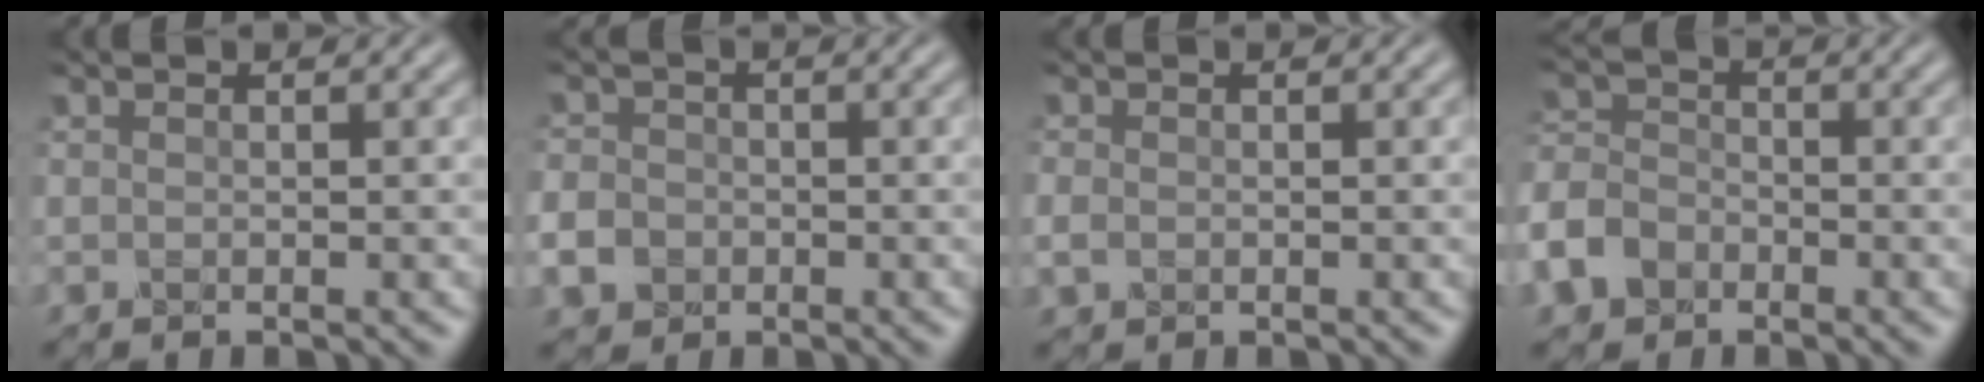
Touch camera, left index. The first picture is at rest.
{"total": 3.4, "force": [-1.2, 2.9, 1.2], "torque": [-0.023, -0.005, -0.031]}
{"total": 1.4, "force": [-0.3, 1.1, 0.7], "torque": [-0.017, -0.004, -0.008]}
{"total": 5.7, "force": [-3.3, 4.0, 2.4], "torque": [-0.059, -0.013, -0.072]}